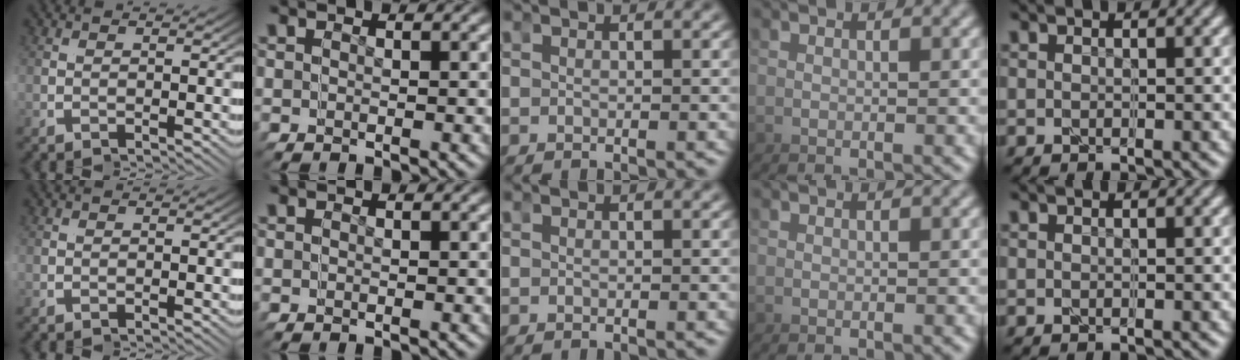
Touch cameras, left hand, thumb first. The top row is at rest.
{}